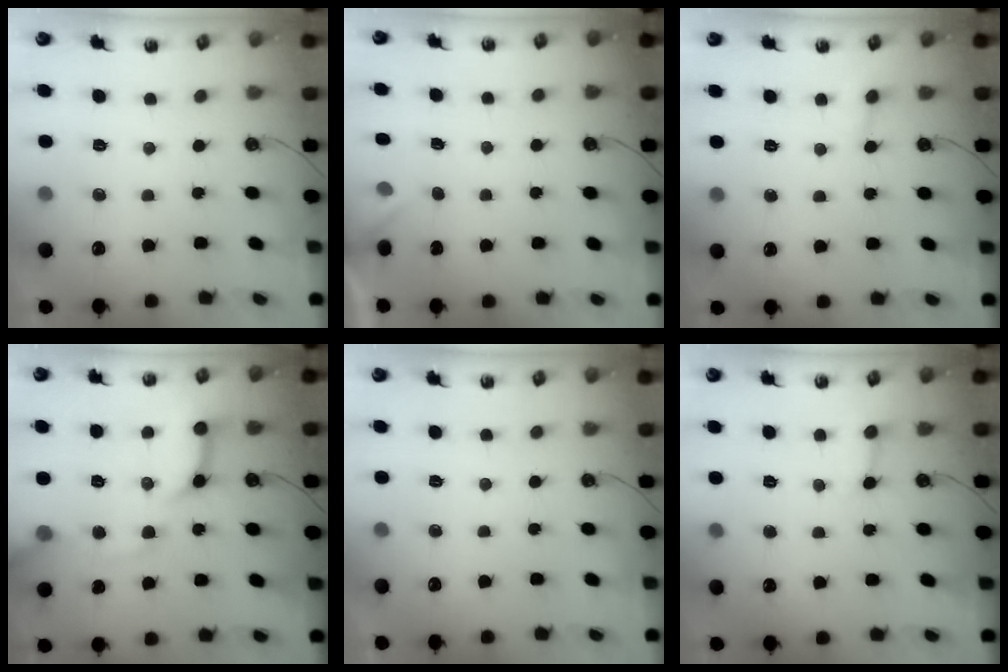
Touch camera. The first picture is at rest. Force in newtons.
{"total": 2.9, "press": 2.9, "slide": 0.3}
{"total": 3.8, "press": 3.8, "slide": 0.3}
{"total": 14.8, "press": 14.8, "slide": 1.1}
{"total": 0.0}
{"total": 2.2, "press": 2.2, "slide": 0.3}